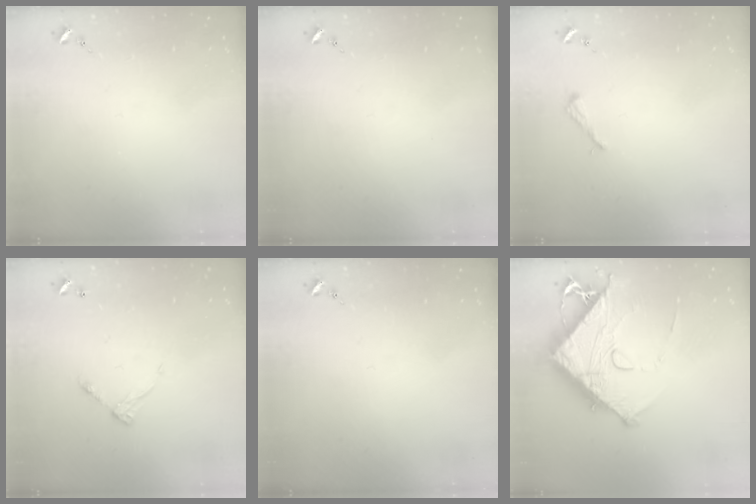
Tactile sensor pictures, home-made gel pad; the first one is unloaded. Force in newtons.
{"total": 0.0}
{"total": 2.6, "press": 2.6, "slide": 0.3}
{"total": 7.1, "press": 7.1, "slide": 0.5}
{"total": 0.0}
{"total": 14.7, "press": 14.6, "slide": 1.5}